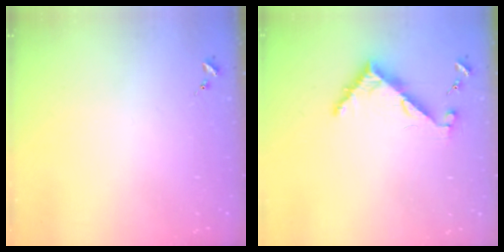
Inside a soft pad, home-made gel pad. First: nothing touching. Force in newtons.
{"total": 6.3, "press": 6.3, "slide": 0.5}